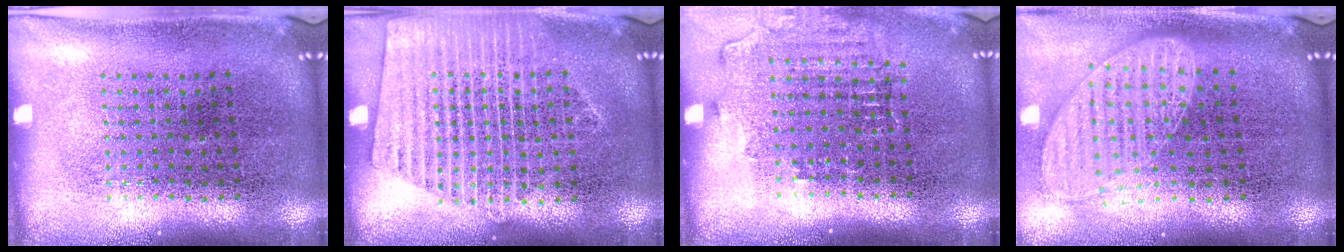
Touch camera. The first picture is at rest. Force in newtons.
{"total": 1.6, "press": 1.6, "slide": 0.3}
{"total": 1.5, "press": 1.3, "slide": 0.7}
{"total": 1.5, "press": 1.3, "slide": 0.8}